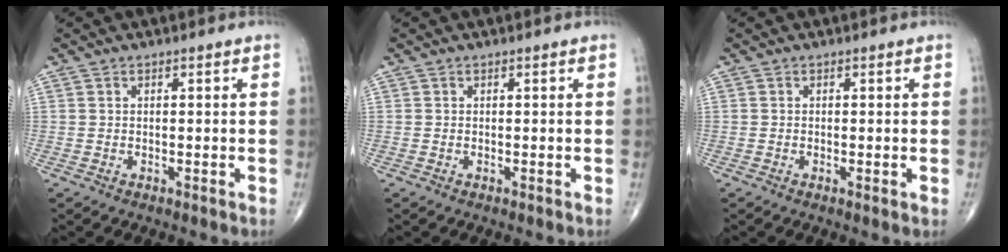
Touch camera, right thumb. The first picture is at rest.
{"total": 0.0}
{"total": 0.8, "force": [-0.1, 0.1, 0.8], "torque": [-0.016, -0.005, -0.003]}